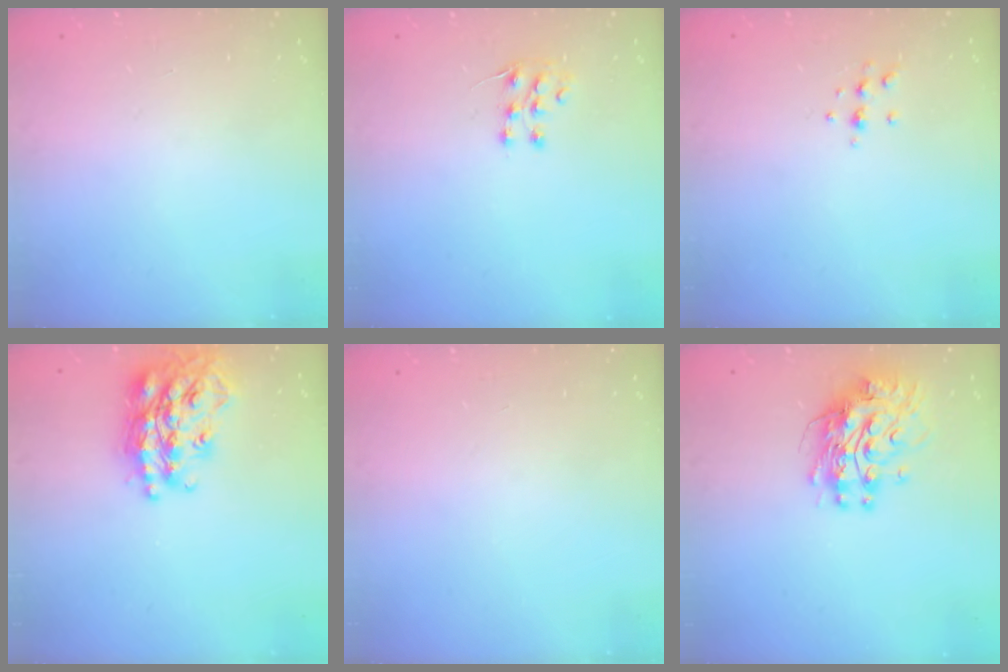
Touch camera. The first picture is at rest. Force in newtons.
{"total": 6.7, "press": 6.5, "slide": 1.4}
{"total": 5.5, "press": 5.3, "slide": 1.5}
{"total": 23.2, "press": 23.2, "slide": 1.8}
{"total": 0.0}
{"total": 11.2, "press": 11.2, "slide": 0.9}